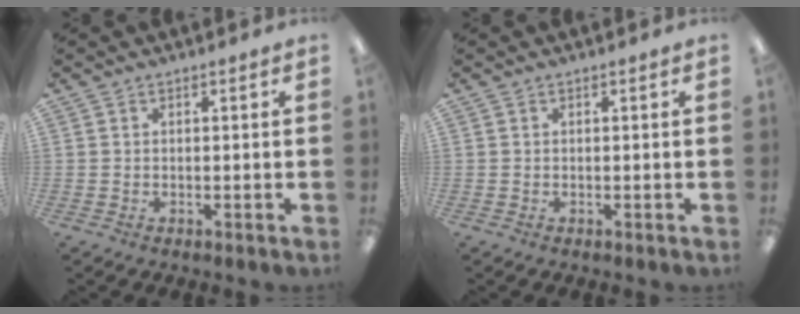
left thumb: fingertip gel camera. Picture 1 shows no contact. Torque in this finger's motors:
{"motor_torque": [0.00, 0.00, -0.04, 0.04, 0.00]}